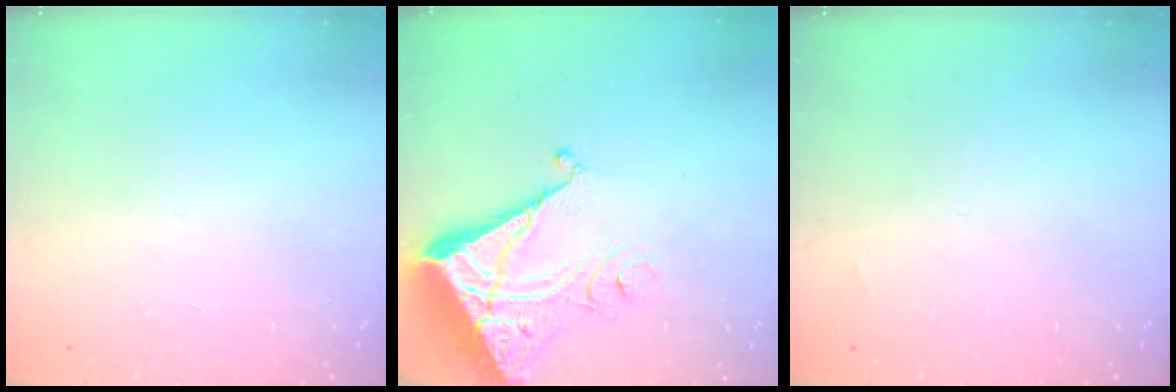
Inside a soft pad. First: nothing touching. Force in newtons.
{"total": 7.4, "press": 7.3, "slide": 0.8}
{"total": 1.3, "press": 1.3, "slide": 0.2}